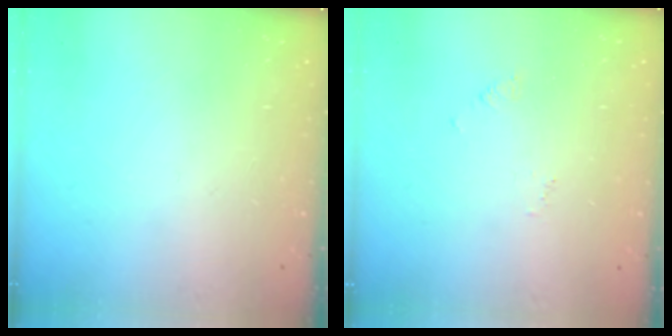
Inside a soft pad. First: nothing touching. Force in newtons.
{"total": 2.7, "press": 2.7, "slide": 0.2}